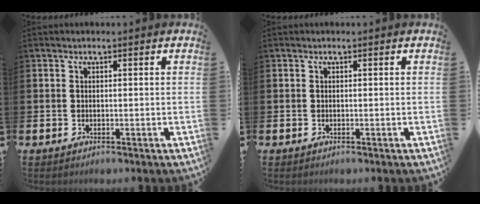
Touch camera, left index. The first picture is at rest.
{"total": 0.0}